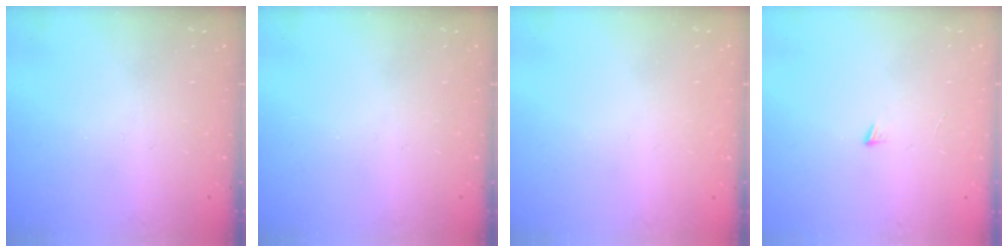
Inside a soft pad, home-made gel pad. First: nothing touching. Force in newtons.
{"total": 0.0}
{"total": 1.6, "press": 1.6, "slide": 0.1}
{"total": 3.0, "press": 3.0, "slide": 0.3}